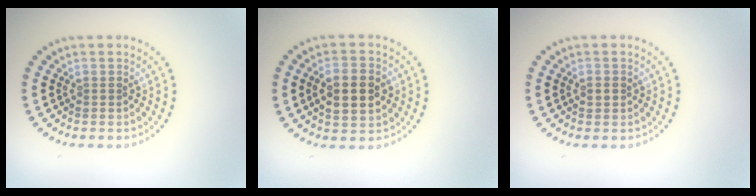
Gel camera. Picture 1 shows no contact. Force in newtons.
{"total": 4.9, "press": 4.9, "slide": 0.3}
{"total": 1.1, "press": 1.1, "slide": 0.2}